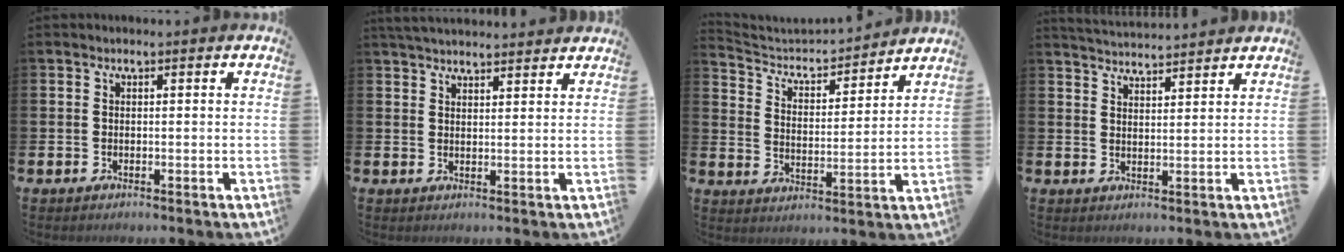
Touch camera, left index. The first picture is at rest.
{"total": 3.5, "force": [3.5, 0.3, 0.4], "torque": [-0.011, -0.014, 0.064]}
{"total": 4.6, "force": [4.4, 1.2, 0.8], "torque": [-0.044, -0.039, 0.070]}
{"total": 3.9, "force": [3.9, 0.0, 0.0], "torque": [-0.007, -0.025, 0.070]}